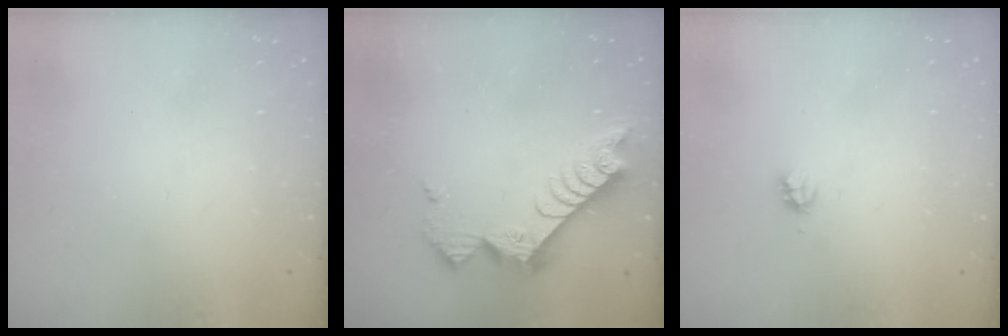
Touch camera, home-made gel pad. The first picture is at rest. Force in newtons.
{"total": 9.4, "press": 9.4, "slide": 0.7}
{"total": 2.2, "press": 2.2, "slide": 0.3}